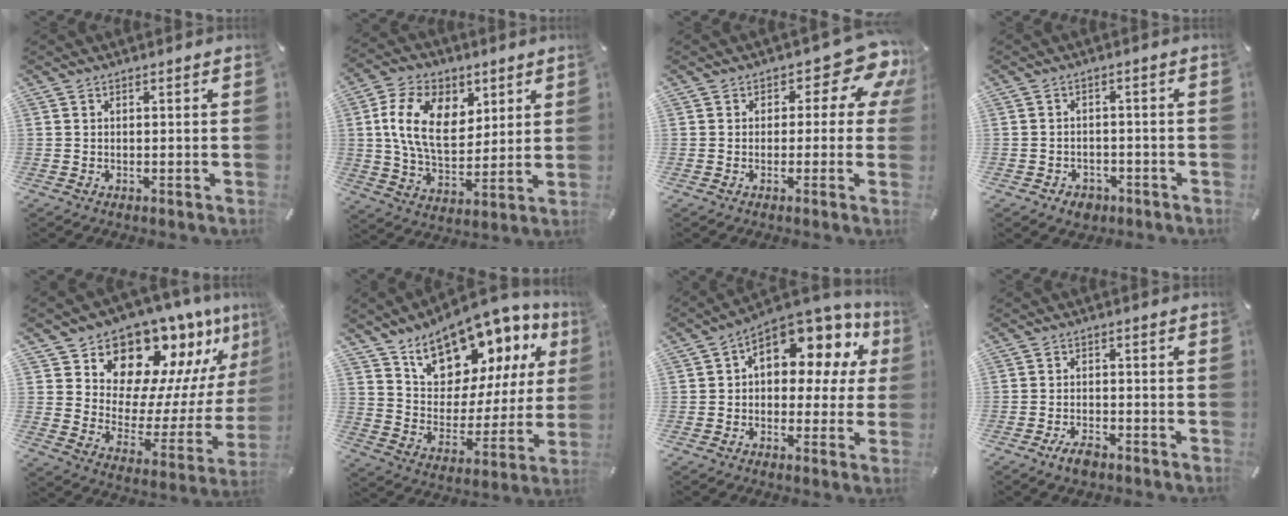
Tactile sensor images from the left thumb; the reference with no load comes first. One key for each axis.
{"total": 15.1, "fx": 4.8, "fy": 10.3, "fz": 10.0, "tx": -0.181, "ty": 0.006, "tz": 0.087}
{"total": 10.5, "fx": 3.8, "fy": 5.7, "fz": 7.9, "tx": -0.092, "ty": -0.022, "tz": 0.063}
{"total": 3.7, "fx": -2.1, "fy": 2.8, "fz": 1.2, "tx": -0.024, "ty": 0.008, "tz": -0.041}
{"total": 16.3, "fx": 13.9, "fy": 7.6, "fz": 3.6, "tx": -0.043, "ty": -0.141, "tz": 0.237}
{"total": 14.3, "fx": 11.8, "fy": 7.1, "fz": 3.9, "tx": -0.063, "ty": -0.113, "tz": 0.206}
{"total": 12.1, "fx": 5.7, "fy": 7.5, "fz": 7.6, "tx": -0.100, "ty": -0.049, "tz": 0.101}
{"total": 3.9, "fx": -2.9, "fy": 1.8, "fz": 2.0, "tx": -0.037, "ty": 0.016, "tz": -0.055}